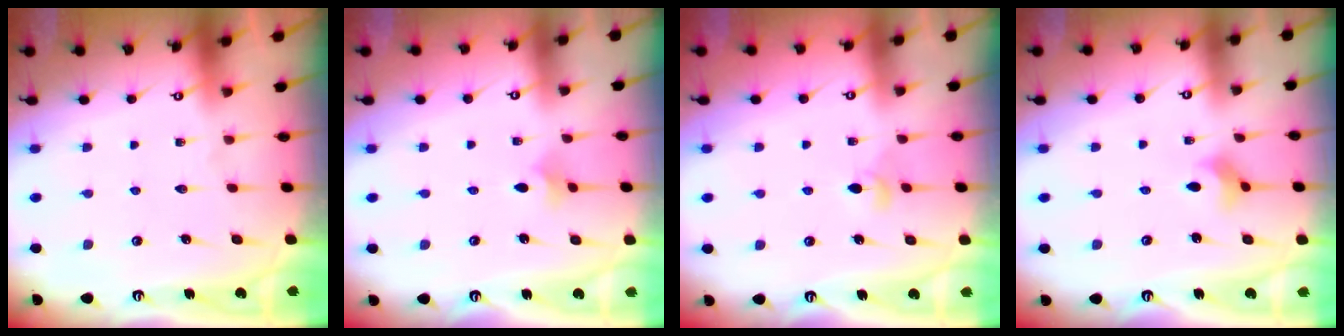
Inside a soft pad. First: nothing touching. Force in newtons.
{"total": 3.9, "press": 3.8, "slide": 0.9}
{"total": 3.3, "press": 3.2, "slide": 0.8}
{"total": 2.7, "press": 2.6, "slide": 0.6}